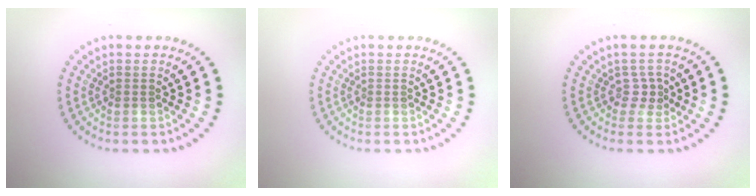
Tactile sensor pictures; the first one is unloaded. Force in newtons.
{"total": 0.0}
{"total": 1.3, "press": 0.9, "slide": 0.9}